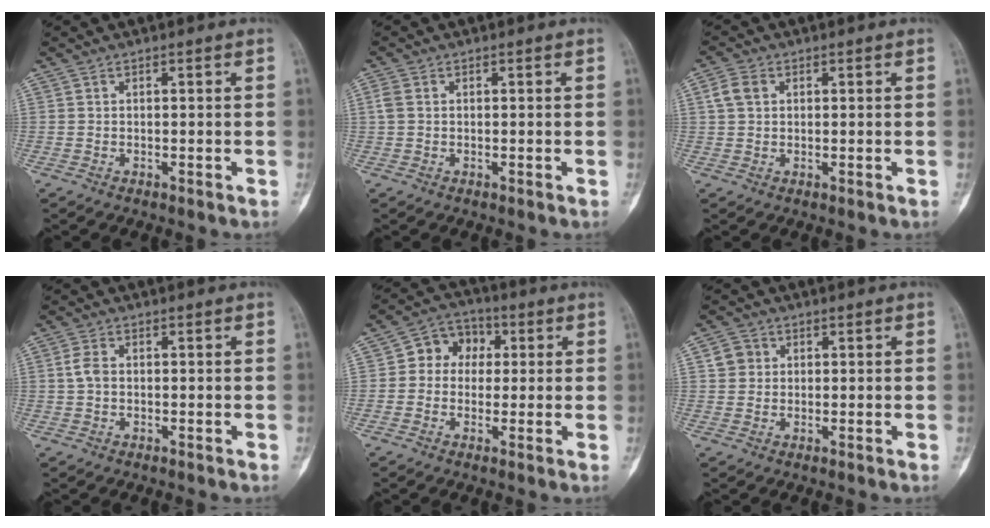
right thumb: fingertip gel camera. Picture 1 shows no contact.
{"total": 1.8, "force": [0.3, 1.2, 1.2], "torque": [-0.038, 0.006, 0.006]}
{"total": 3.4, "force": [1.0, 2.6, 2.1], "torque": [-0.042, 0.008, 0.018]}
{"total": 2.7, "force": [0.1, 1.7, 2.0], "torque": [-0.045, 0.006, -0.002]}
{"total": 7.8, "force": [1.0, 6.6, 4.1], "torque": [-0.029, 0.018, 0.004]}
{"total": 3.2, "force": [0.7, 2.9, 1.0], "torque": [-0.002, 0.001, 0.010]}